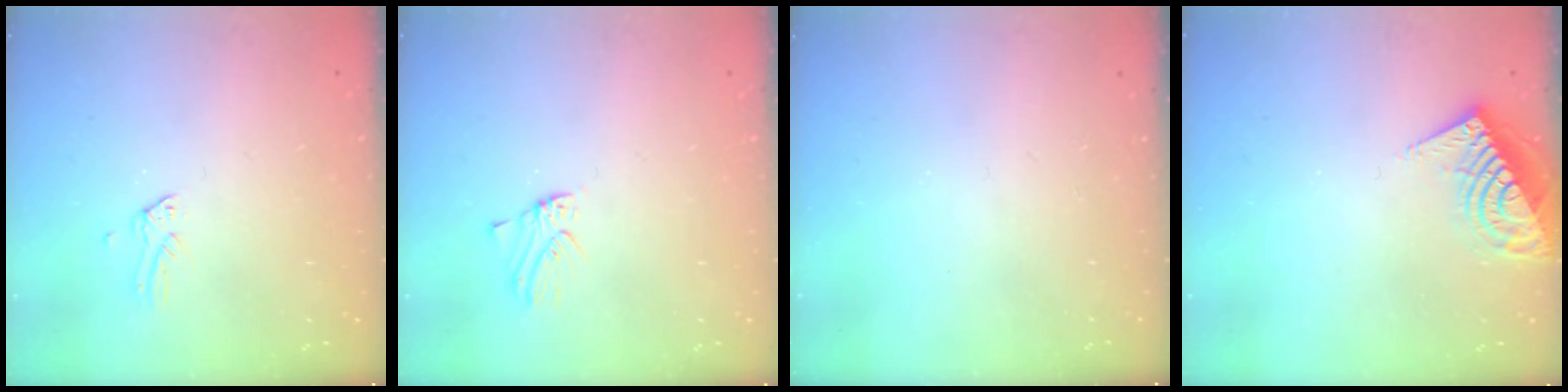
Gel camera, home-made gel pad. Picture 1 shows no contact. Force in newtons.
{"total": 0.0}
{"total": 0.0}
{"total": 11.7, "press": 11.5, "slide": 1.7}